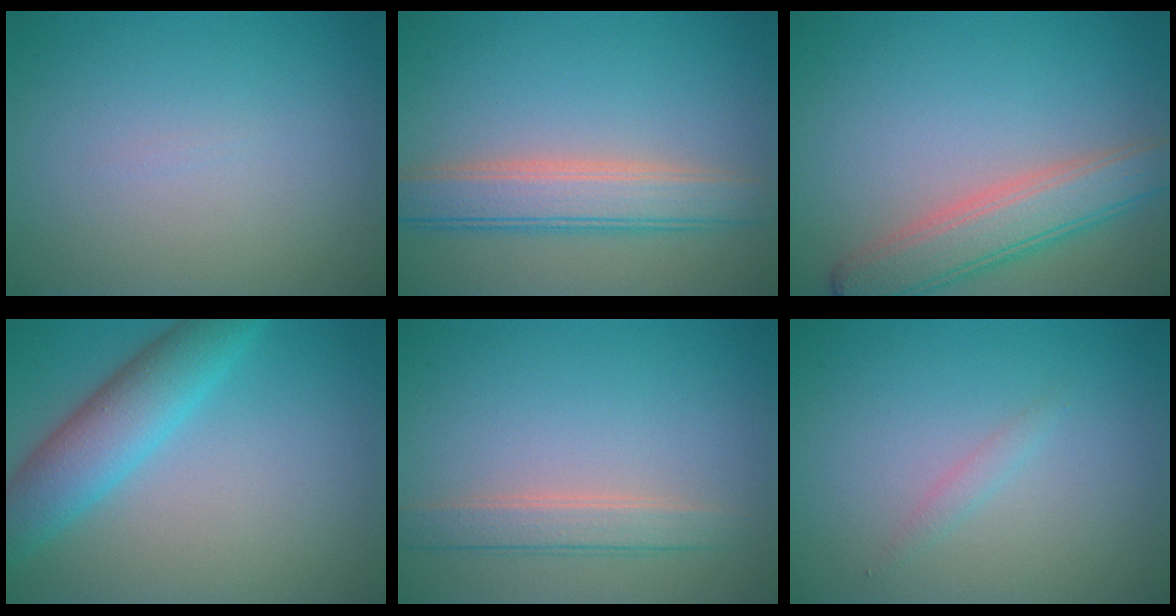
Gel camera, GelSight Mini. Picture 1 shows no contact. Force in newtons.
{"total": 4.9, "press": 4.9, "slide": 0.3}
{"total": 5.2, "press": 5.2, "slide": 0.4}
{"total": 5.7, "press": 5.7, "slide": 0.3}
{"total": 2.6, "press": 2.6, "slide": 0.2}
{"total": 0.9, "press": 0.9, "slide": 0.1}